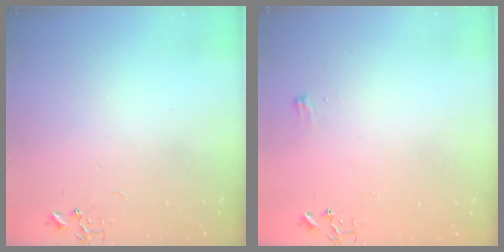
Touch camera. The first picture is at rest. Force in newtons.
{"total": 5.3, "press": 5.3, "slide": 0.8}